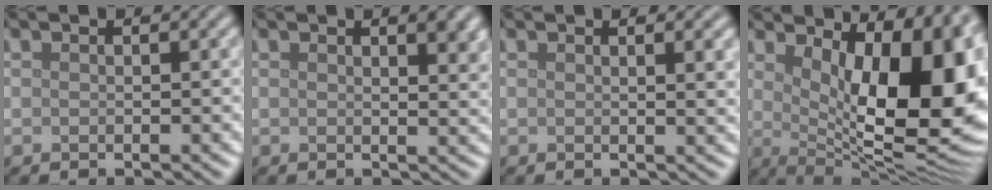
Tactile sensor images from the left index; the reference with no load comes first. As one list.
[{"total": 2.8, "force": [1.4, 1.0, 2.2], "torque": [-0.020, -0.001, 0.022]}, {"total": 2.1, "force": [0.8, 0.7, 1.9], "torque": [-0.013, 0.004, 0.007]}, {"total": 14.1, "force": [3.2, 5.7, 12.5], "torque": [-0.125, -0.002, 0.052]}]